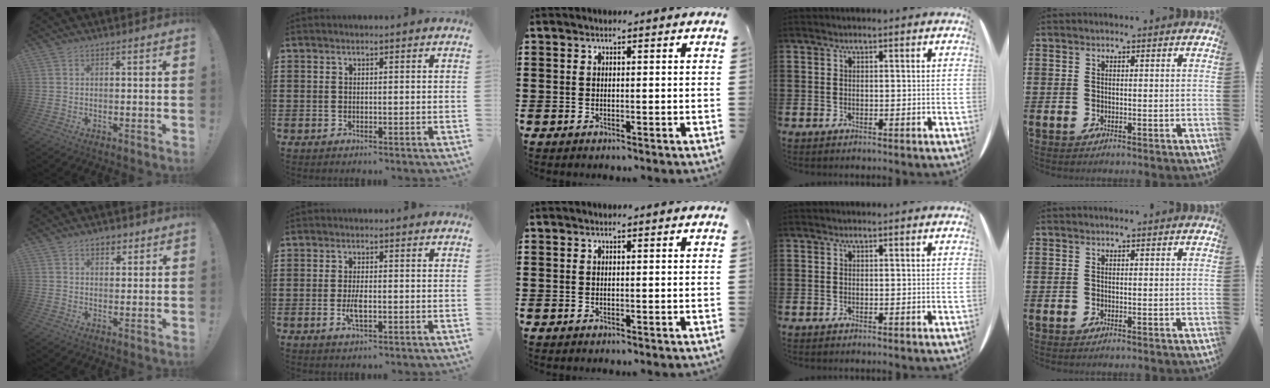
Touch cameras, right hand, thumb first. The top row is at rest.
{"thumb": {"total": 4.1, "force": [2.3, 2.8, 1.9], "torque": [-0.014, -0.006, 0.039]}, "index": {"total": 3.1, "force": [-0.7, 0.9, 2.9], "torque": [-0.059, -0.005, -0.013]}}